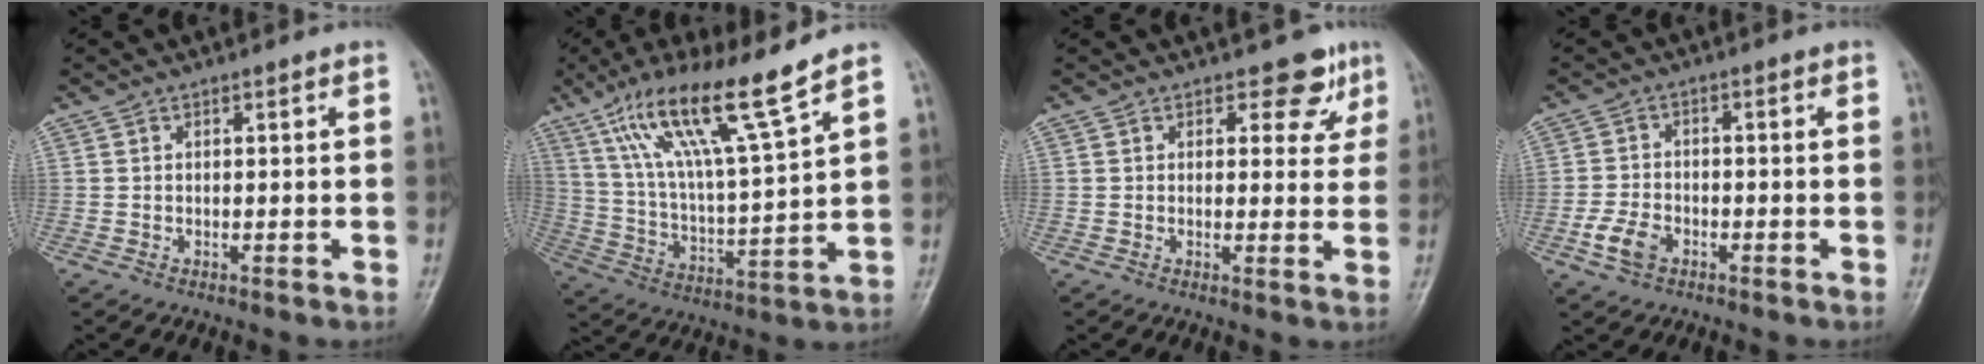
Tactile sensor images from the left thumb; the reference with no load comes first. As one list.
[{"total": 16.8, "force": [11.2, 1.2, 12.4], "torque": [-0.218, -0.051, 0.209]}, {"total": 5.0, "force": [3.2, 3.0, 2.3], "torque": [0.008, -0.013, 0.036]}, {"total": 5.0, "force": [-2.4, 3.3, 2.9], "torque": [-0.056, 0.011, -0.048]}]